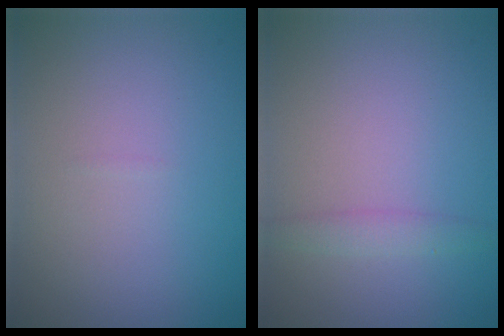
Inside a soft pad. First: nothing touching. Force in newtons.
{"total": 1.5, "press": 1.5, "slide": 0.1}